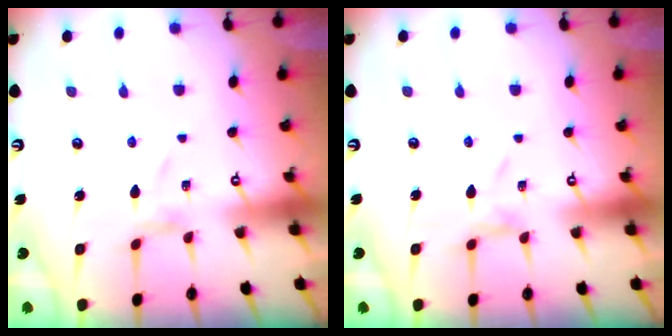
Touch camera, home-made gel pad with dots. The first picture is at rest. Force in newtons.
{"total": 1.4, "press": 1.4, "slide": 0.3}